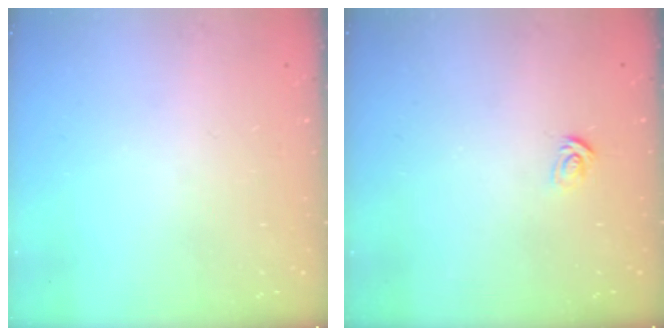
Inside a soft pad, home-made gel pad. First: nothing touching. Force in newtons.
{"total": 2.6, "press": 2.6, "slide": 0.2}